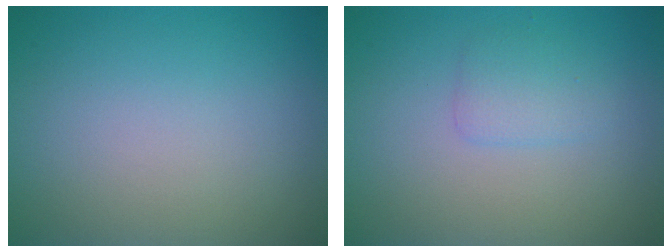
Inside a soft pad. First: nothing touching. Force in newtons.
{"total": 1.6, "press": 1.6, "slide": 0.0}